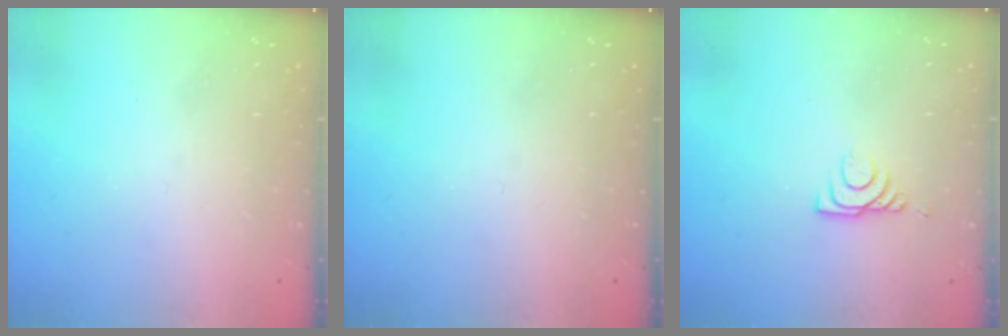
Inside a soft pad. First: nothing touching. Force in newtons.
{"total": 0.0}
{"total": 6.9, "press": 6.9, "slide": 0.8}